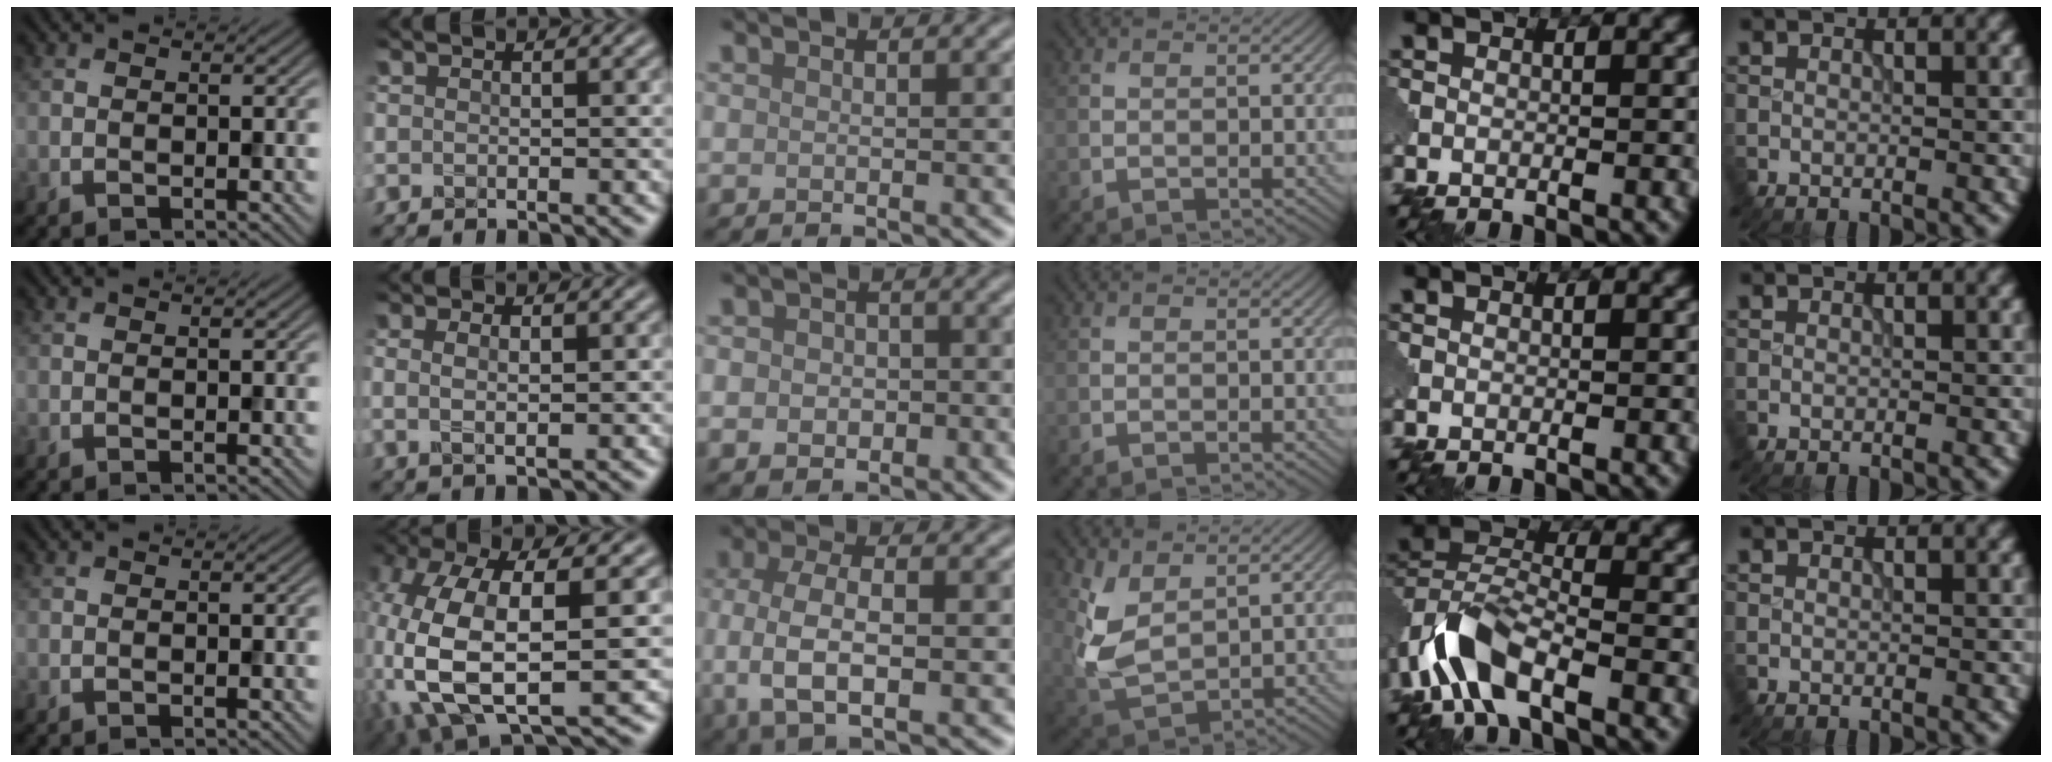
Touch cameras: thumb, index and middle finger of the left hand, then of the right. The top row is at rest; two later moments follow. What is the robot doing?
{"motion": "extract", "object": "pin"}